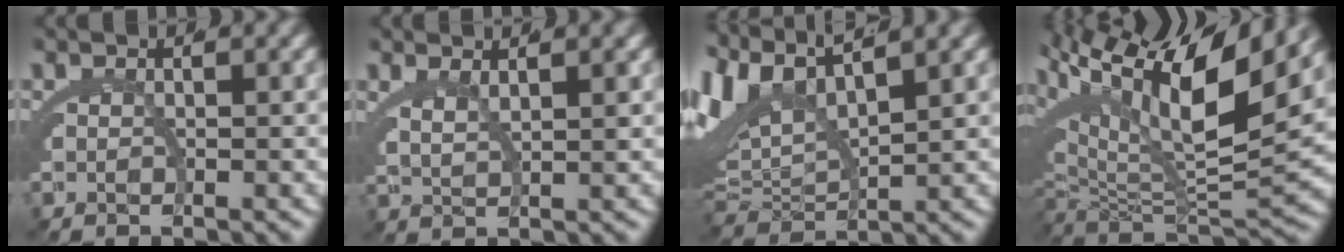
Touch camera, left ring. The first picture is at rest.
{"total": 2.1, "force": [1.6, 0.0, 1.3], "torque": [-0.026, -0.007, 0.040]}
{"total": 10.4, "force": [2.6, 7.8, 6.4], "torque": [-0.166, -0.009, 0.047]}
{"total": 16.2, "force": [6.7, 7.3, 12.8], "torque": [-0.211, 0.028, 0.100]}